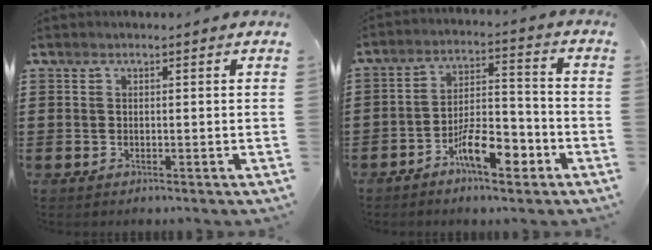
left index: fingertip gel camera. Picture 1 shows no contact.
{"total": 8.6, "force": [-5.0, 3.2, 6.3], "torque": [-0.111, 0.015, -0.088]}